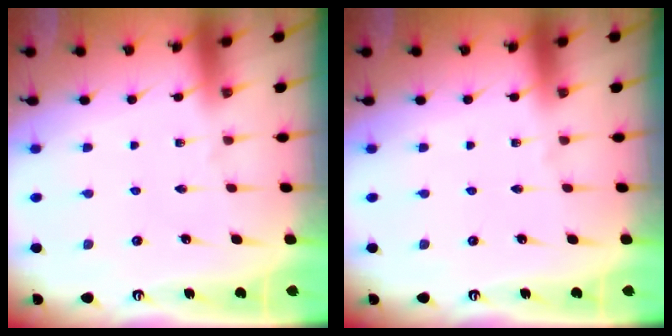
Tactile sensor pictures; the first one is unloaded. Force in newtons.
{"total": 0.0}